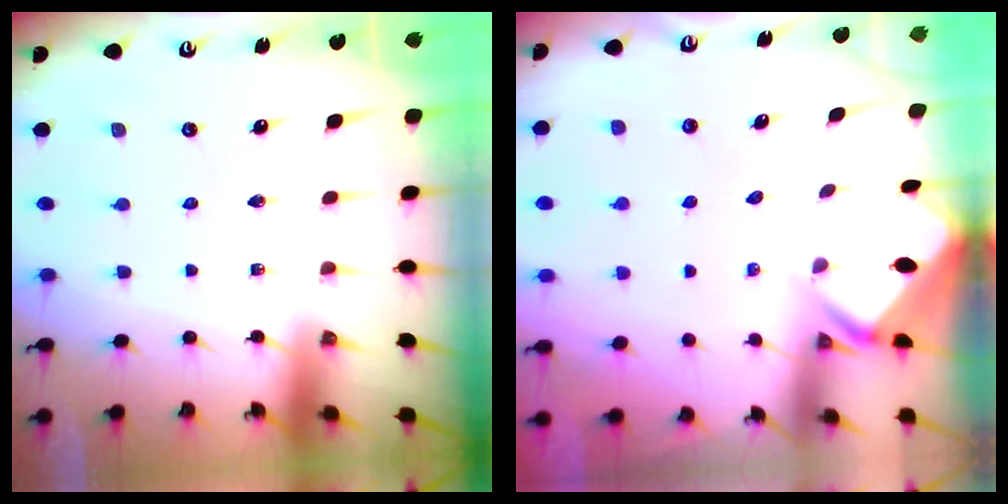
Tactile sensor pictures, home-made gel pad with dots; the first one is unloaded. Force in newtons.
{"total": 2.8, "press": 2.8, "slide": 0.2}